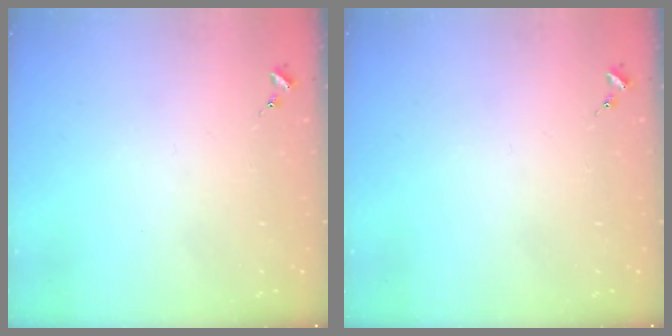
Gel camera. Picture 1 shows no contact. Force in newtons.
{"total": 0.0}